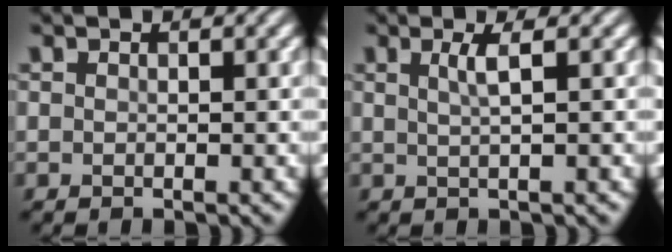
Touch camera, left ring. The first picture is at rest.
{"total": 1.9, "force": [0.5, 0.5, 1.7], "torque": [-0.028, 0.001, 0.005]}